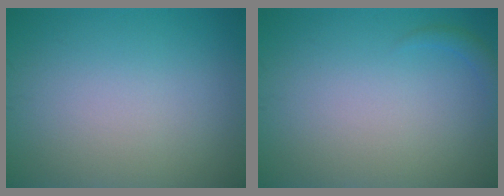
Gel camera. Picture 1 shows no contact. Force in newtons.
{"total": 0.9, "press": 0.9, "slide": 0.1}